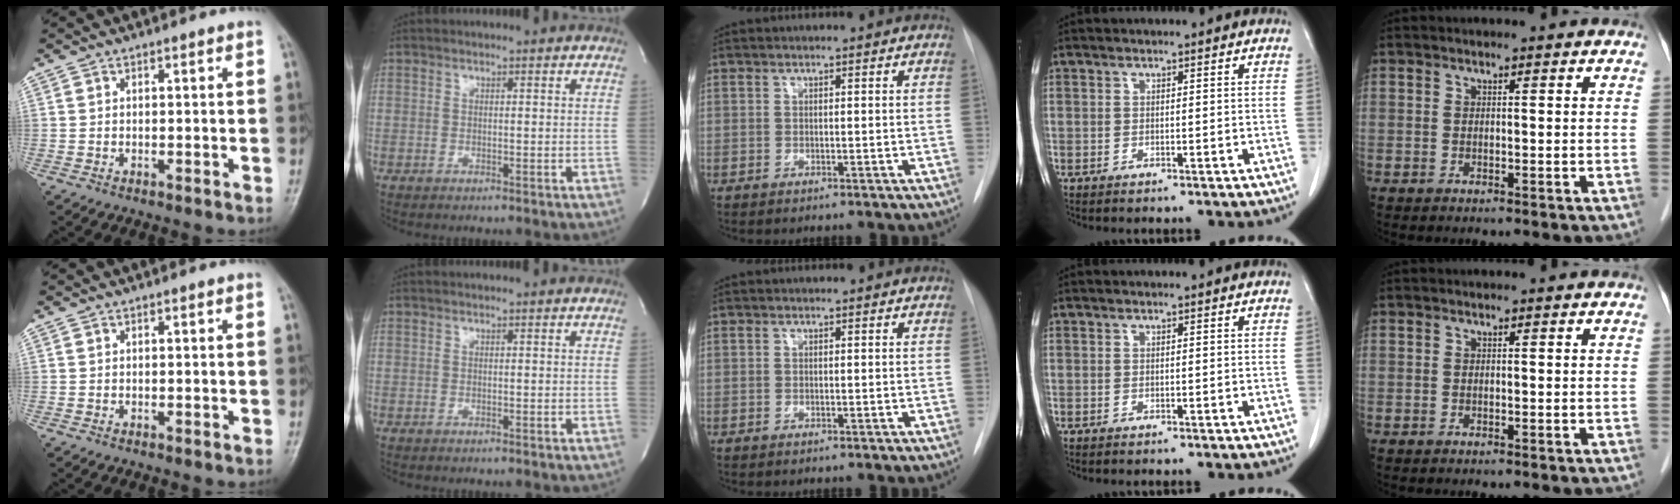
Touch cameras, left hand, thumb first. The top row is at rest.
{}